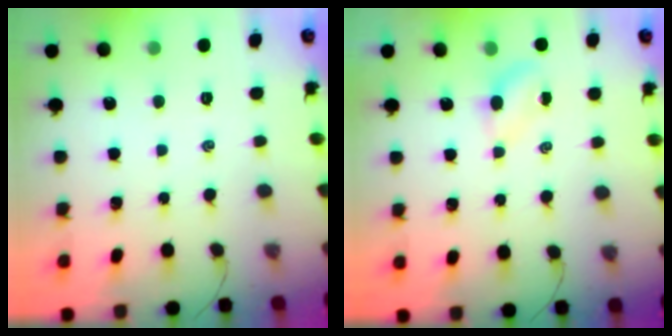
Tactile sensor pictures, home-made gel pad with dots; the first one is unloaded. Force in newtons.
{"total": 3.3, "press": 3.2, "slide": 1.1}